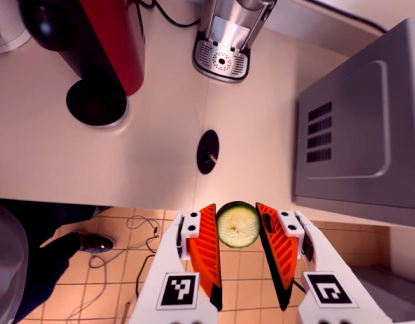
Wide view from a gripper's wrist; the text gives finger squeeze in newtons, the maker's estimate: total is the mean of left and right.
{"total": 8.4, "left": 8.3, "right": 8.5}